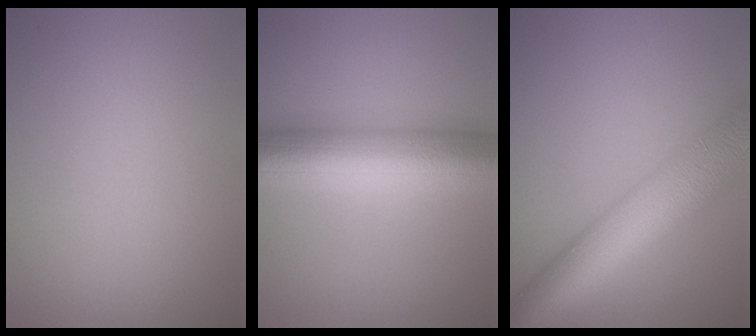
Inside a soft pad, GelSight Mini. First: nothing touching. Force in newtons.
{"total": 10.1, "press": 10.1, "slide": 0.4}
{"total": 10.1, "press": 10.1, "slide": 0.3}